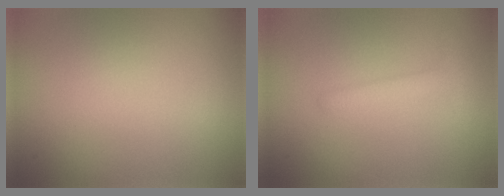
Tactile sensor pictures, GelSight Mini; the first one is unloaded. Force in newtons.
{"total": 1.8, "press": 1.8, "slide": 0.2}